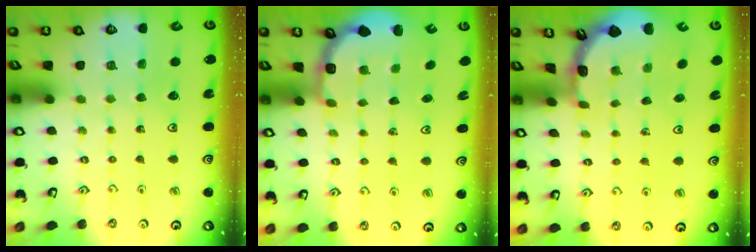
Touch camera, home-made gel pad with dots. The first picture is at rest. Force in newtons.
{"total": 2.7, "press": 2.4, "slide": 1.4}
{"total": 1.7, "press": 1.7, "slide": 0.1}